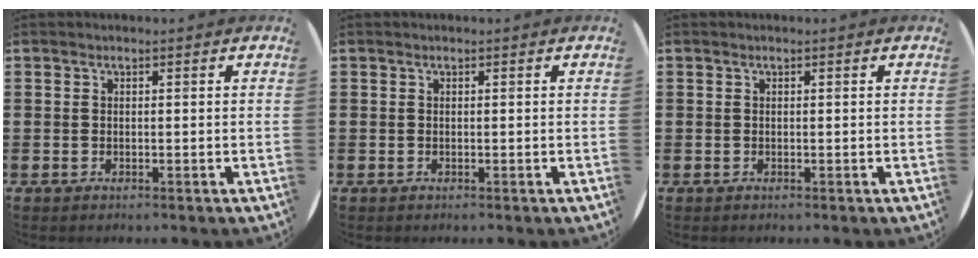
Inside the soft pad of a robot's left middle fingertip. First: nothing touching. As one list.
[{"total": 0.0}, {"total": 0.0}]